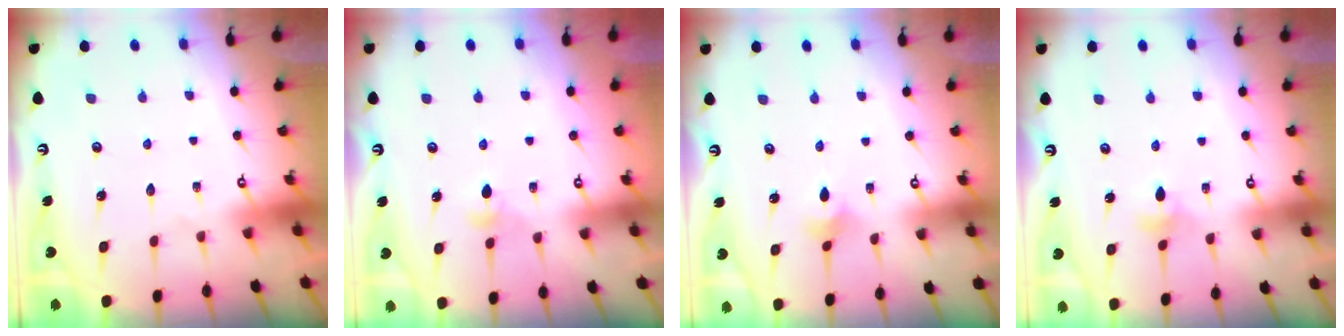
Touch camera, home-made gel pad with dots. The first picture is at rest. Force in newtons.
{"total": 3.2, "press": 3.1, "slide": 0.7}
{"total": 2.1, "press": 2.1, "slide": 0.5}
{"total": 4.8, "press": 4.6, "slide": 1.3}